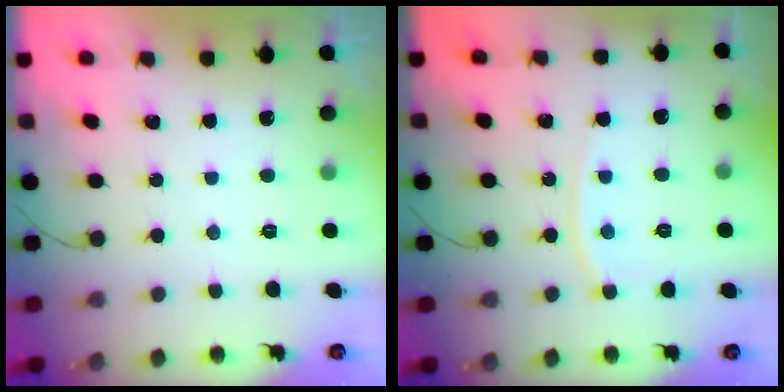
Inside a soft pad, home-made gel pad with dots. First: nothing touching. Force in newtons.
{"total": 6.1, "press": 6.0, "slide": 0.8}